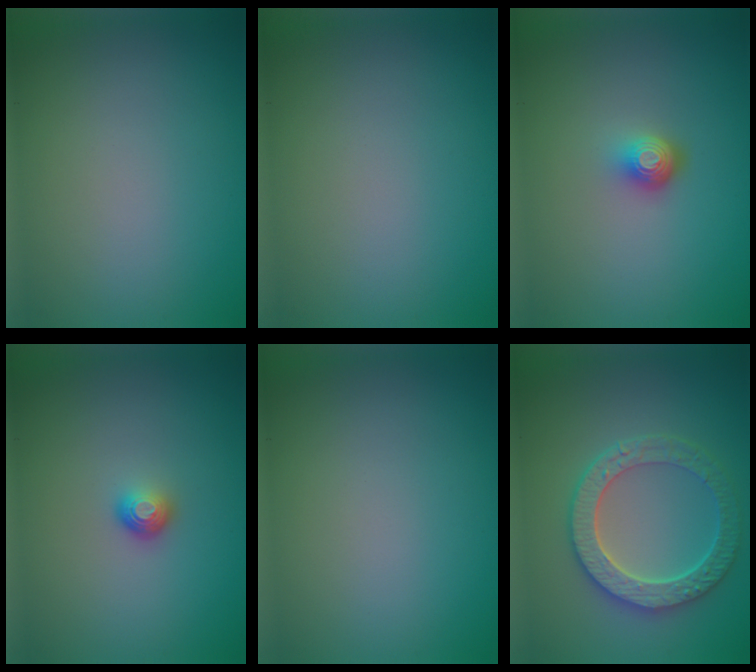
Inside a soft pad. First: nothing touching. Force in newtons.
{"total": 0.0}
{"total": 2.3, "press": 1.4, "slide": 1.8}
{"total": 1.5, "press": 1.1, "slide": 1.1}
{"total": 0.0}
{"total": 5.0, "press": 4.4, "slide": 2.4}